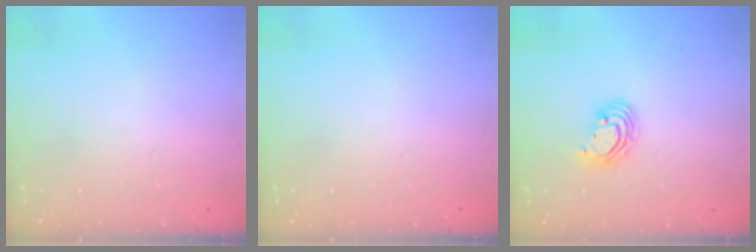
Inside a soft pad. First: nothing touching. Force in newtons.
{"total": 0.0}
{"total": 5.1, "press": 5.1, "slide": 0.4}